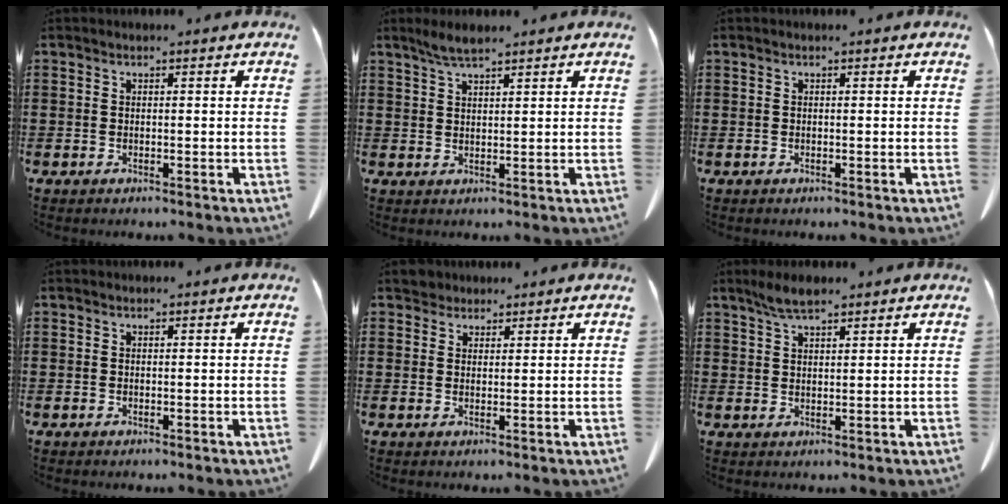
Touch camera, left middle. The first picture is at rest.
{"total": 2.9, "force": [2.2, 0.3, 1.9], "torque": [-0.040, 0.001, 0.040]}
{"total": 0.0}
{"total": 0.0}
{"total": 2.1, "force": [1.9, 0.9, 0.1], "torque": [0.001, 0.002, 0.038]}
{"total": 3.6, "force": [2.6, 0.8, 2.3], "torque": [-0.050, 0.004, 0.047]}